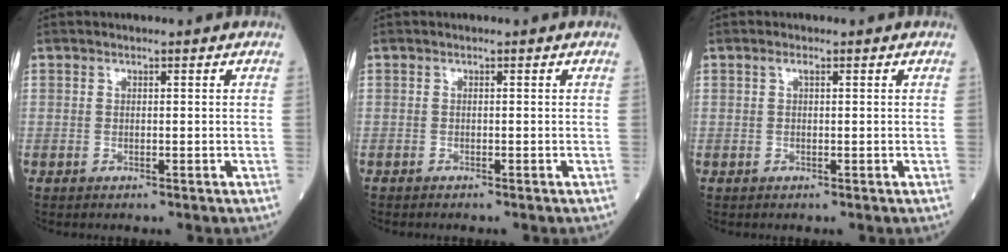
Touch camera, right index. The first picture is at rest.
{"total": 0.6, "force": [-0.6, 0.1, 0.2], "torque": [-0.003, -0.001, -0.012]}
{"total": 0.8, "force": [0.3, 0.2, 0.7], "torque": [-0.015, 0.004, 0.002]}